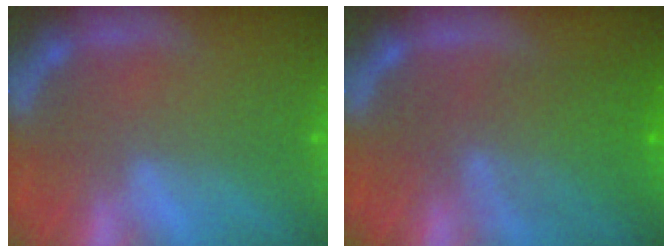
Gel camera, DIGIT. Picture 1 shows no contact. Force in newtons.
{"total": 6.5}